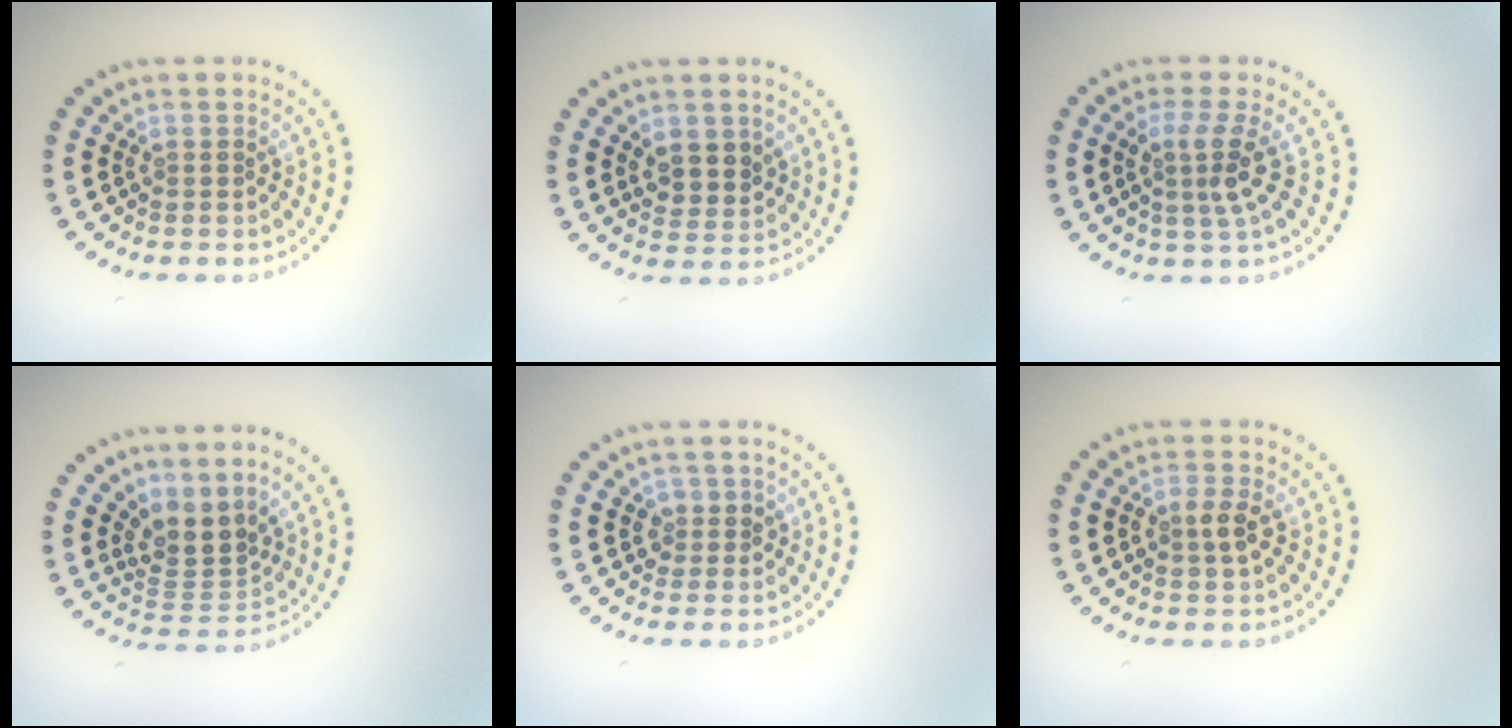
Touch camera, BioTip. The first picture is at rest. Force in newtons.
{"total": 2.5, "press": 2.3, "slide": 1.0}
{"total": 2.9, "press": 2.2, "slide": 2.0}
{"total": 3.5, "press": 2.6, "slide": 2.4}
{"total": 1.4, "press": 1.2, "slide": 0.6}
{"total": 2.0, "press": 2.0, "slide": 0.2}